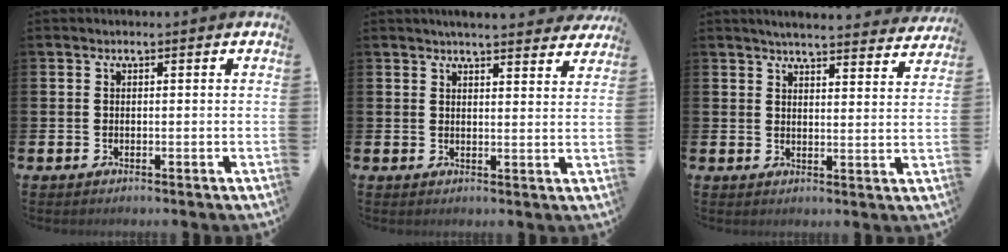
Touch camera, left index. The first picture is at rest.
{"total": 4.0, "force": [3.9, 0.0, 0.6], "torque": [-0.008, -0.023, 0.069]}
{"total": 4.6, "force": [4.5, 0.2, 1.0], "torque": [-0.020, -0.033, 0.076]}